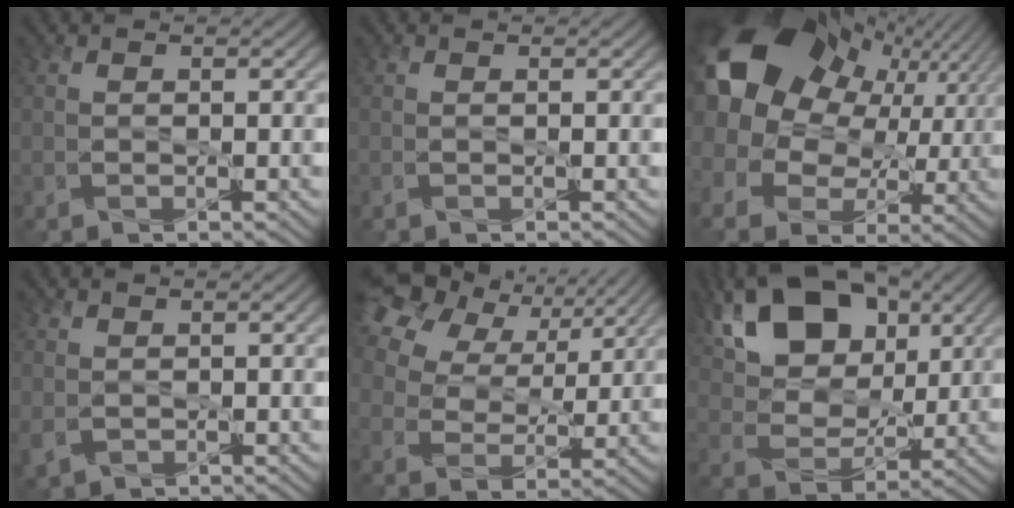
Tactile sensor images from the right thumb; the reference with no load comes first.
{"total": 0.0}
{"total": 21.8, "force": [6.6, 15.5, 13.9], "torque": [-0.296, 0.035, 0.119]}
{"total": 1.7, "force": [0.2, 1.5, 0.8], "torque": [-0.028, -0.010, 0.005]}
{"total": 15.4, "force": [9.0, 10.1, 7.4], "torque": [-0.210, 0.055, 0.169]}
{"total": 15.6, "force": [7.2, 9.7, 9.8], "torque": [-0.214, 0.030, 0.117]}